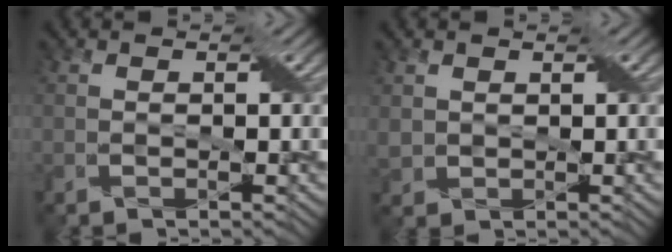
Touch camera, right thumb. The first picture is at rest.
{"total": 1.6, "force": [0.7, 1.4, 0.4], "torque": [-0.021, -0.002, 0.015]}